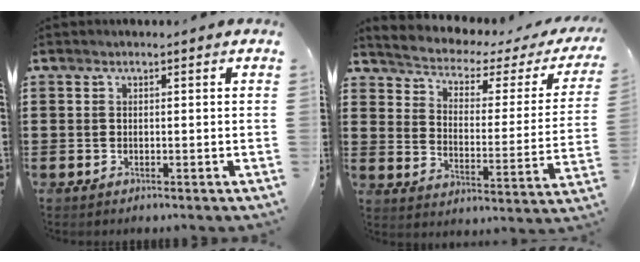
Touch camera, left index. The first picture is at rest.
{"total": 2.4, "force": [1.8, 0.7, 1.4], "torque": [-0.045, -0.024, 0.018]}